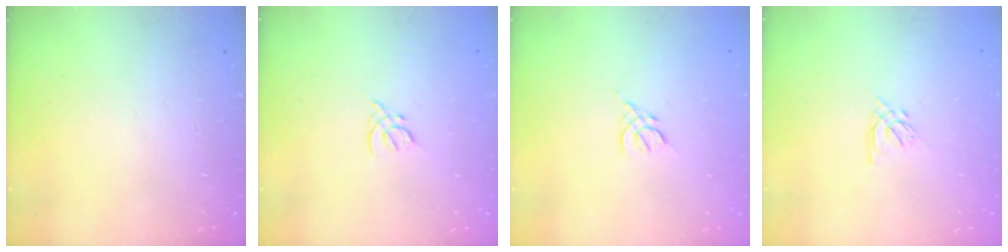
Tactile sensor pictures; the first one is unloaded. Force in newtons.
{"total": 2.0, "press": 1.9, "slide": 0.6}
{"total": 2.2, "press": 2.1, "slide": 0.6}
{"total": 1.6, "press": 1.5, "slide": 0.6}